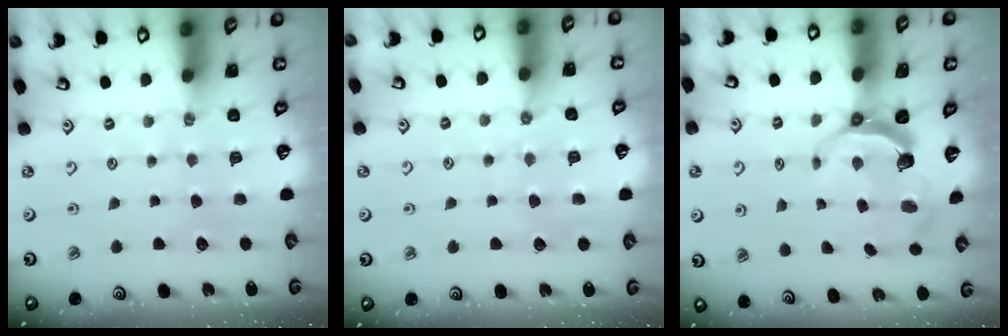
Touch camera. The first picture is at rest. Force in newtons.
{"total": 6.0, "press": 6.0, "slide": 0.7}
{"total": 6.9, "press": 5.2, "slide": 4.5}